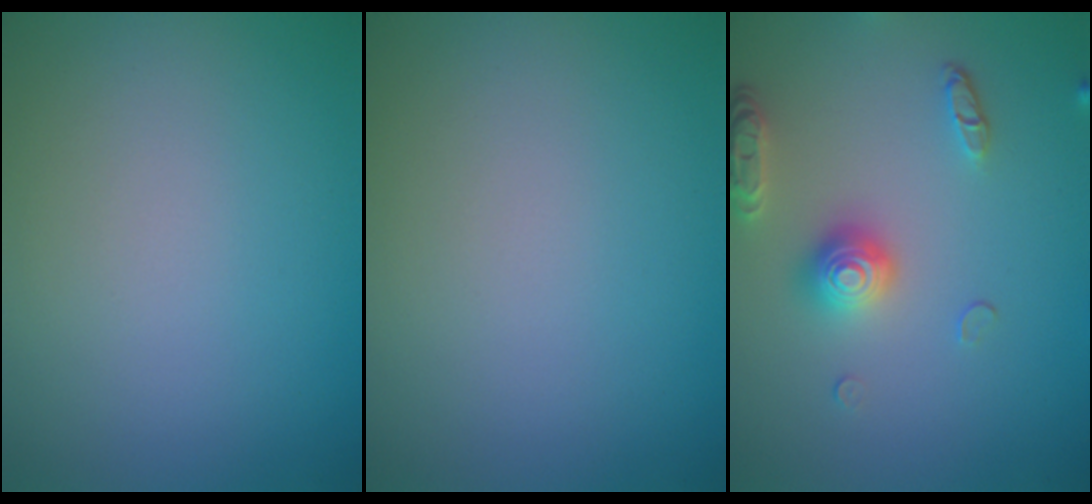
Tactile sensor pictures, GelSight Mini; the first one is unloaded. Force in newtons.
{"total": 0.0}
{"total": 3.6, "press": 3.0, "slide": 2.0}